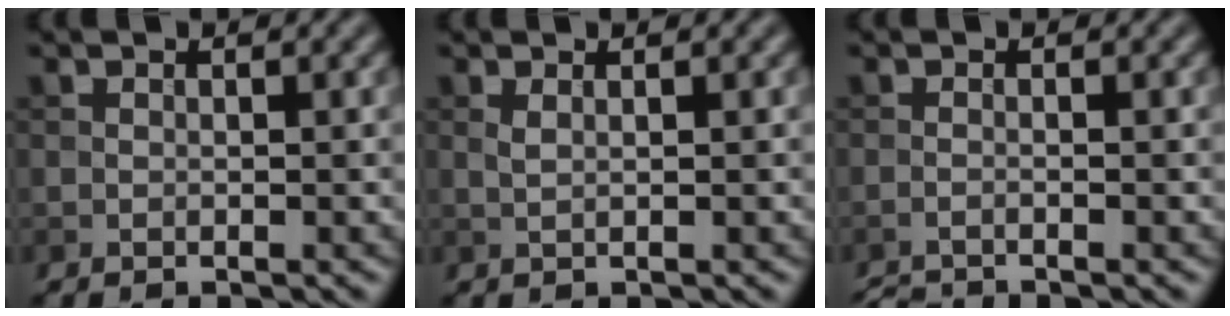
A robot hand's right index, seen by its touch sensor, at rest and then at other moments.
{"total": 1.0, "force": [0.4, 0.3, 0.8], "torque": [-0.012, 0.003, 0.005]}
{"total": 1.7, "force": [-1.4, 0.2, 0.9], "torque": [-0.009, -0.009, -0.037]}